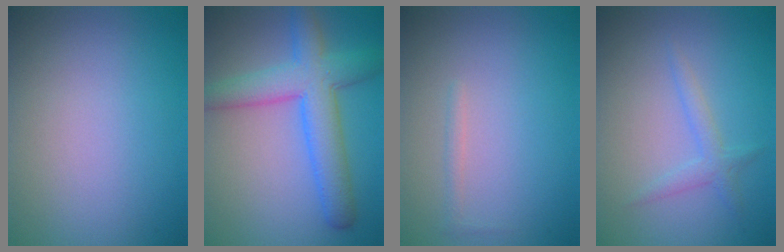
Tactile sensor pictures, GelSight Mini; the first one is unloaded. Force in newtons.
{"total": 6.6, "press": 6.6, "slide": 0.2}
{"total": 0.7, "press": 0.7, "slide": 0.0}
{"total": 1.6, "press": 1.6, "slide": 0.1}